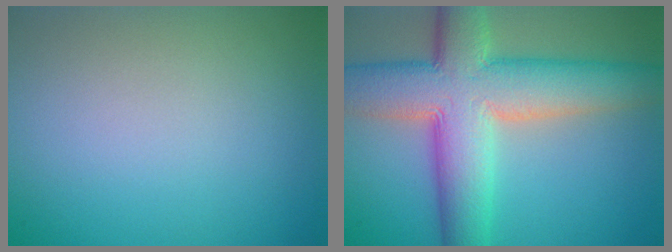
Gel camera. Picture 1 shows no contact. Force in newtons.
{"total": 11.2, "press": 11.1, "slide": 0.4}